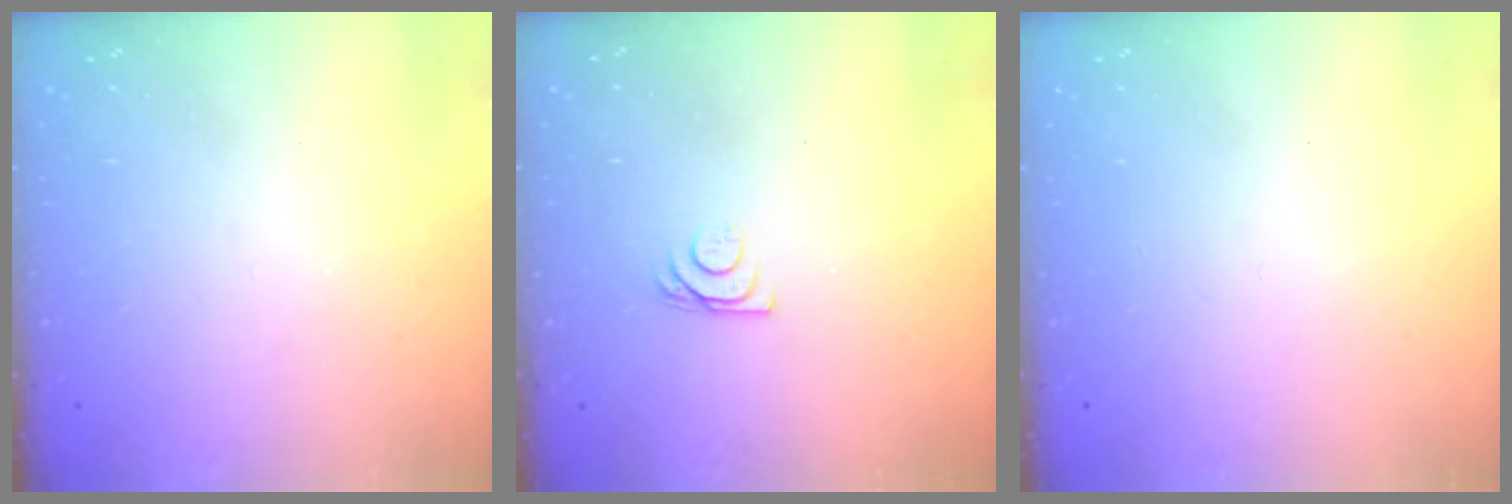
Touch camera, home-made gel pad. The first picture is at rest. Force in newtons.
{"total": 6.1, "press": 6.0, "slide": 0.8}
{"total": 1.5, "press": 1.5, "slide": 0.1}